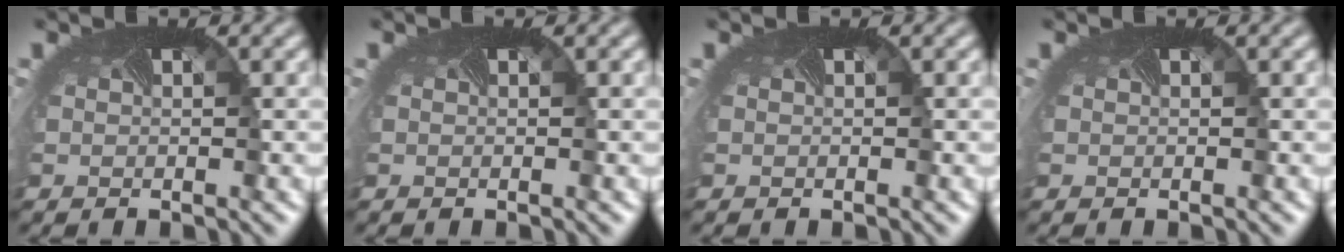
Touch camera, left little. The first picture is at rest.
{"total": 0.0}
{"total": 0.0}
{"total": 0.0}